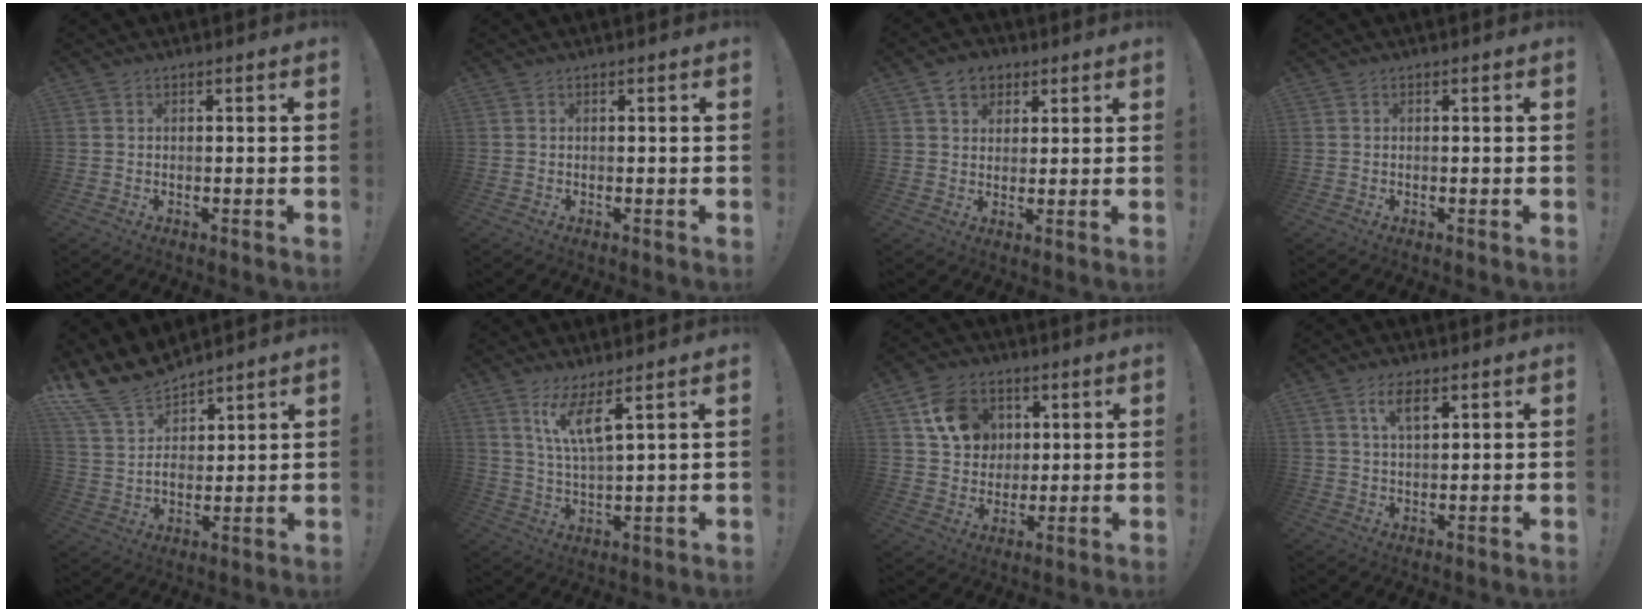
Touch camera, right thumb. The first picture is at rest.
{"total": 0.0}
{"total": 7.1, "force": [3.7, 5.4, 2.7], "torque": [-0.033, -0.011, 0.070]}
{"total": 0.0}
{"total": 13.9, "force": [11.7, 6.0, 4.7], "torque": [-0.107, -0.081, 0.221]}
{"total": 9.4, "force": [5.6, 1.7, 7.4], "torque": [-0.138, -0.023, 0.095]}
{"total": 14.0, "force": [5.2, 11.1, 6.8], "torque": [-0.098, -0.009, 0.106]}
{"total": 5.6, "force": [2.9, 2.4, 4.2], "torque": [-0.065, -0.010, 0.047]}